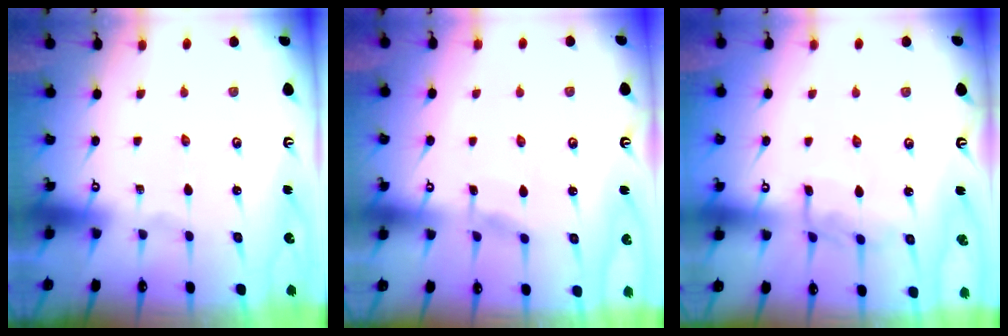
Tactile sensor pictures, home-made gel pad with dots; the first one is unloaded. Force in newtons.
{"total": 4.4, "press": 4.3, "slide": 0.5}
{"total": 8.9, "press": 8.9, "slide": 0.7}